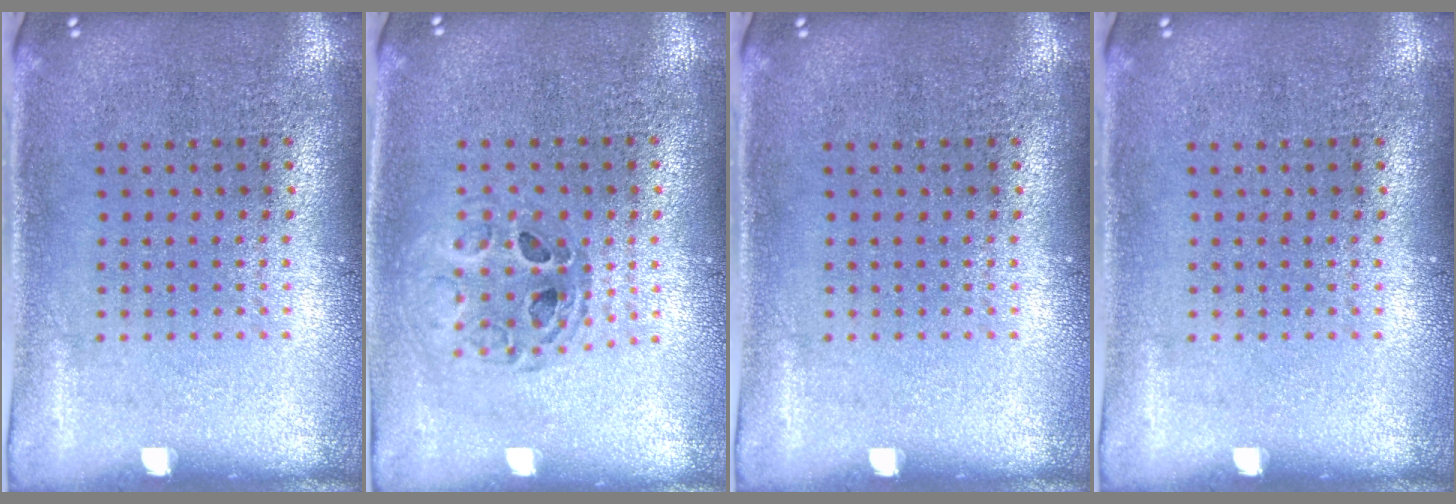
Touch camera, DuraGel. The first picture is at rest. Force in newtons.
{"total": 0.6, "press": 0.6, "slide": 0.1}
{"total": 0.0}
{"total": 0.0}